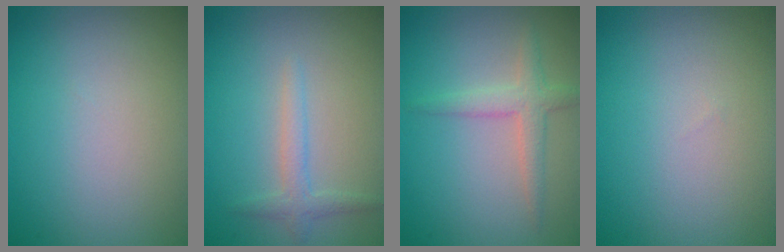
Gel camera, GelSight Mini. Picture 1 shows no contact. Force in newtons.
{"total": 1.8, "press": 1.8, "slide": 0.1}
{"total": 2.4, "press": 2.4, "slide": 0.1}
{"total": 0.0}